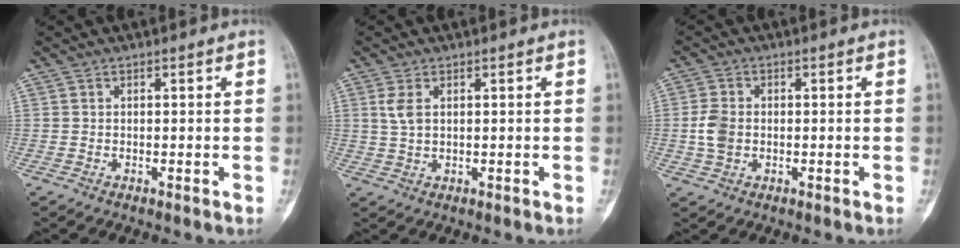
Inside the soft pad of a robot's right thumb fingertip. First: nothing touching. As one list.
[{"total": 3.4, "force": [1.0, 1.8, 2.6], "torque": [-0.060, 0.000, 0.024]}, {"total": 4.8, "force": [-0.3, 3.5, 3.2], "torque": [-0.070, 0.006, -0.007]}]